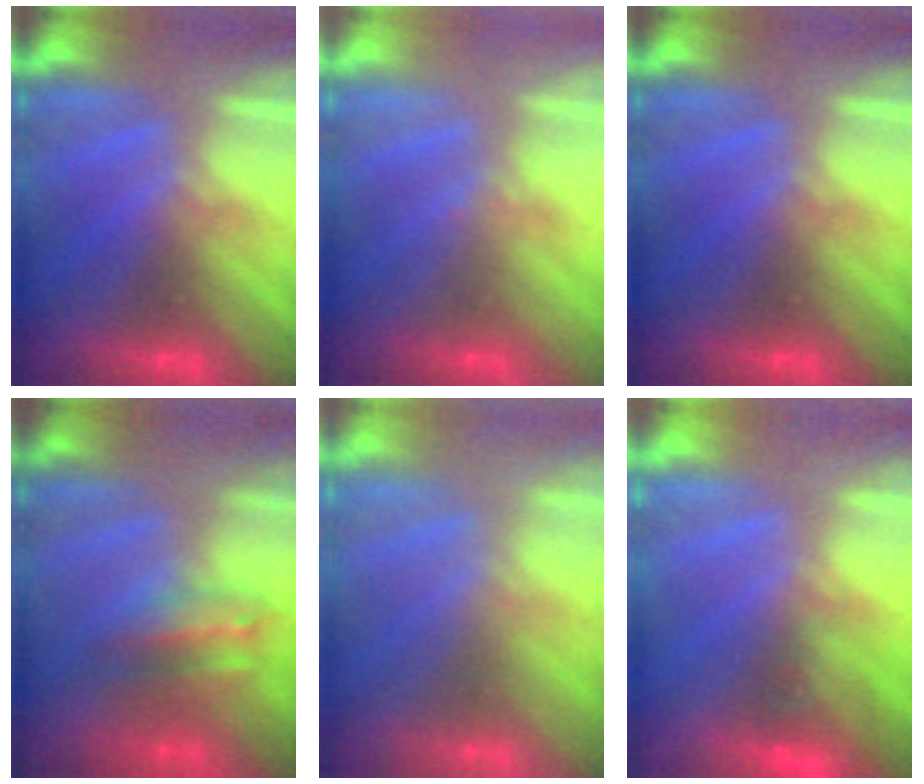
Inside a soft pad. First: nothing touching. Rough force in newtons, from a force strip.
{"total": 2.3}
{"total": 0.0}
{"total": 2.6}
{"total": 2.9}
{"total": 2.6}